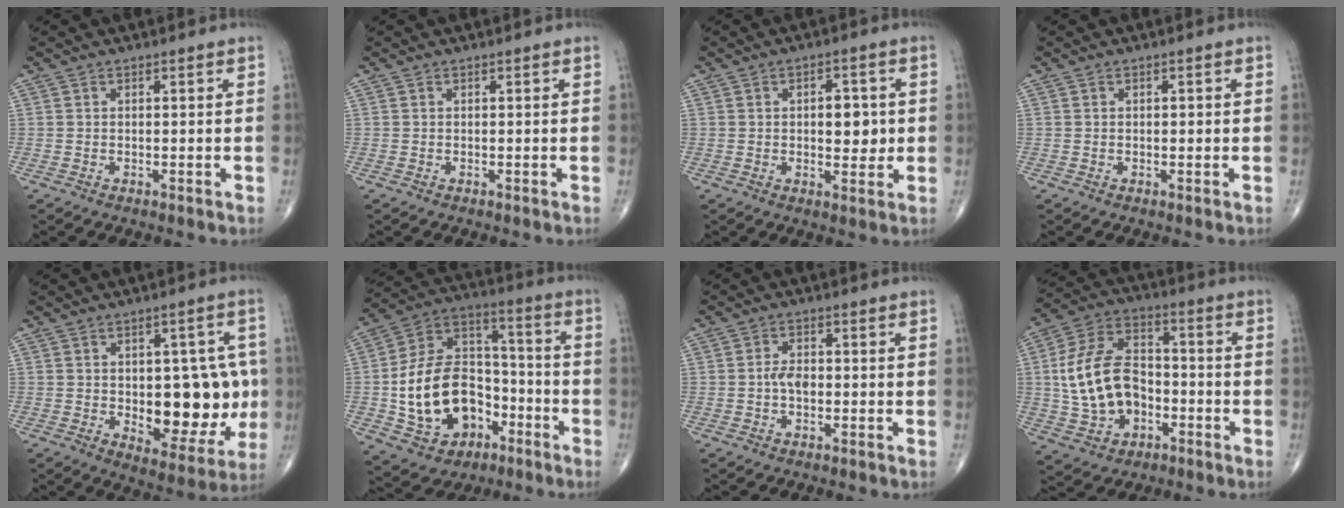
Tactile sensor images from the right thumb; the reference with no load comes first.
{"total": 0.0}
{"total": 6.0, "force": [0.4, 3.3, 5.0], "torque": [-0.048, 0.000, 0.007]}
{"total": 0.9, "force": [0.0, 0.5, 0.7], "torque": [-0.008, 0.001, 0.000]}
{"total": 16.8, "force": [-1.3, 9.0, 14.1], "torque": [-0.133, 0.002, -0.001]}
{"total": 19.9, "force": [-5.9, 14.2, 12.5], "torque": [-0.191, 0.059, -0.092]}
{"total": 3.0, "force": [-0.5, 1.8, 2.4], "torque": [-0.039, 0.007, -0.014]}
{"total": 15.6, "force": [-2.3, 11.0, 10.9], "torque": [-0.192, 0.034, -0.040]}